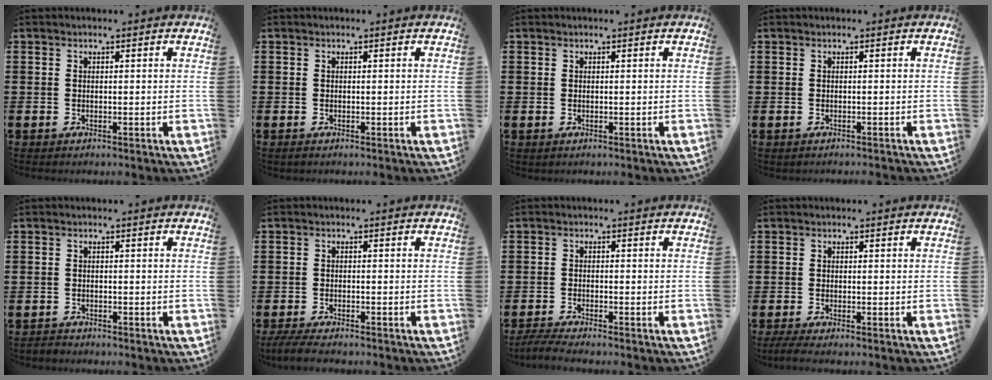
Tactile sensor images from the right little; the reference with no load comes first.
{"total": 0.0}
{"total": 0.0}
{"total": 0.0}
{"total": 0.9, "force": [-0.9, 0.1, -0.1], "torque": [0.000, 0.001, -0.019]}
{"total": 2.3, "force": [-2.0, 0.2, 1.0], "torque": [-0.024, 0.001, -0.041]}
{"total": 2.1, "force": [-1.8, 0.0, 1.0], "torque": [-0.016, 0.002, -0.034]}
{"total": 1.2, "force": [-0.8, 0.1, 0.9], "torque": [-0.015, -0.001, -0.014]}